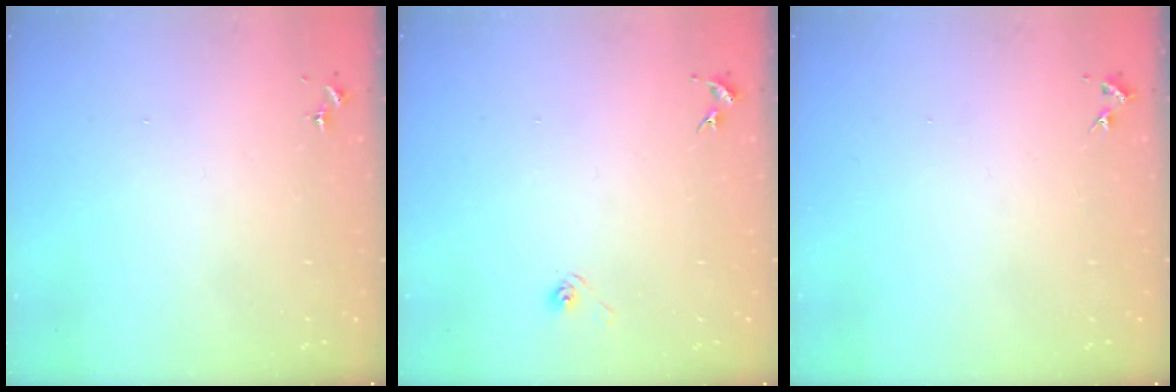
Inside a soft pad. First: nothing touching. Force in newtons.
{"total": 3.0, "press": 2.5, "slide": 1.7}
{"total": 3.9, "press": 3.8, "slide": 0.6}